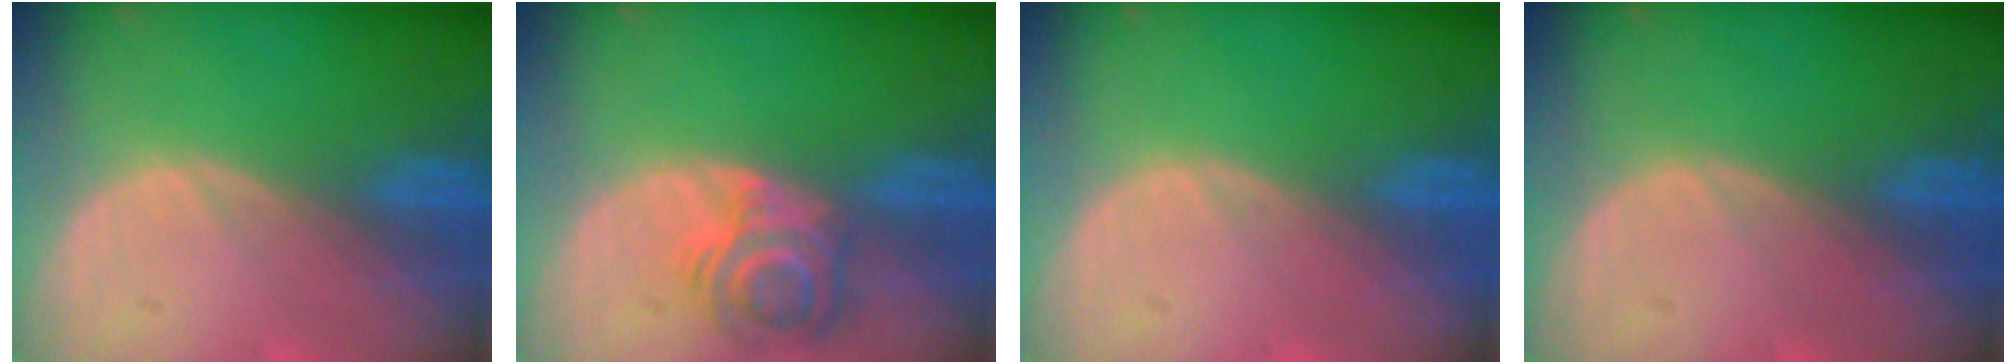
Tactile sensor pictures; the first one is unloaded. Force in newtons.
{"total": 5.6, "press": 5.6, "slide": 0.5}
{"total": 0.0}
{"total": 0.0}